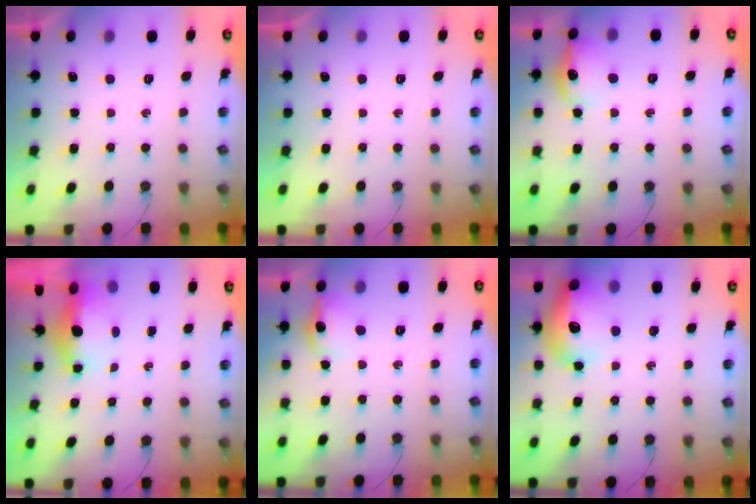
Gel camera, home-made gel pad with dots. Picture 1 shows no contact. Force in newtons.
{"total": 0.0}
{"total": 12.8, "press": 12.8, "slide": 0.9}
{"total": 12.8, "press": 6.2, "slide": 11.2}
{"total": 10.5, "press": 10.4, "slide": 0.9}
{"total": 17.8, "press": 17.8, "slide": 1.3}